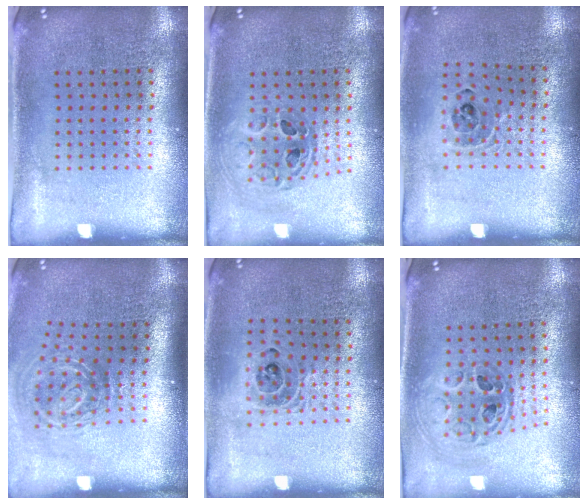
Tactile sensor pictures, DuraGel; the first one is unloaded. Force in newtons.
{"total": 0.7, "press": 0.7, "slide": 0.1}
{"total": 0.9, "press": 0.9, "slide": 0.1}
{"total": 2.0, "press": 1.2, "slide": 1.6}
{"total": 1.3, "press": 1.2, "slide": 0.5}
{"total": 0.9, "press": 0.9, "slide": 0.2}